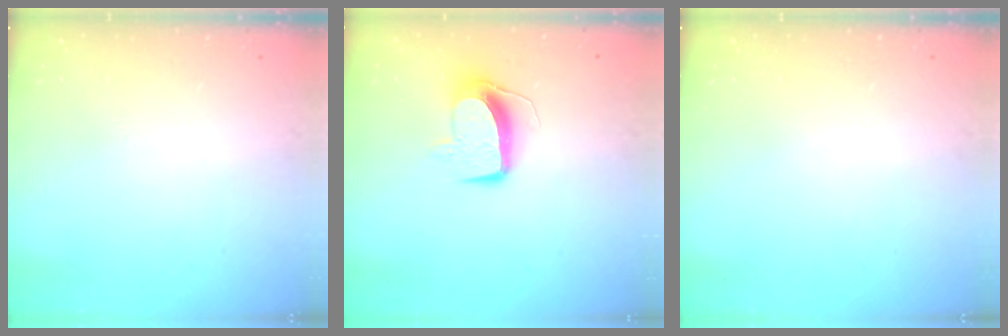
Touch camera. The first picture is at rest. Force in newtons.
{"total": 9.8, "press": 9.7, "slide": 0.8}
{"total": 0.0}